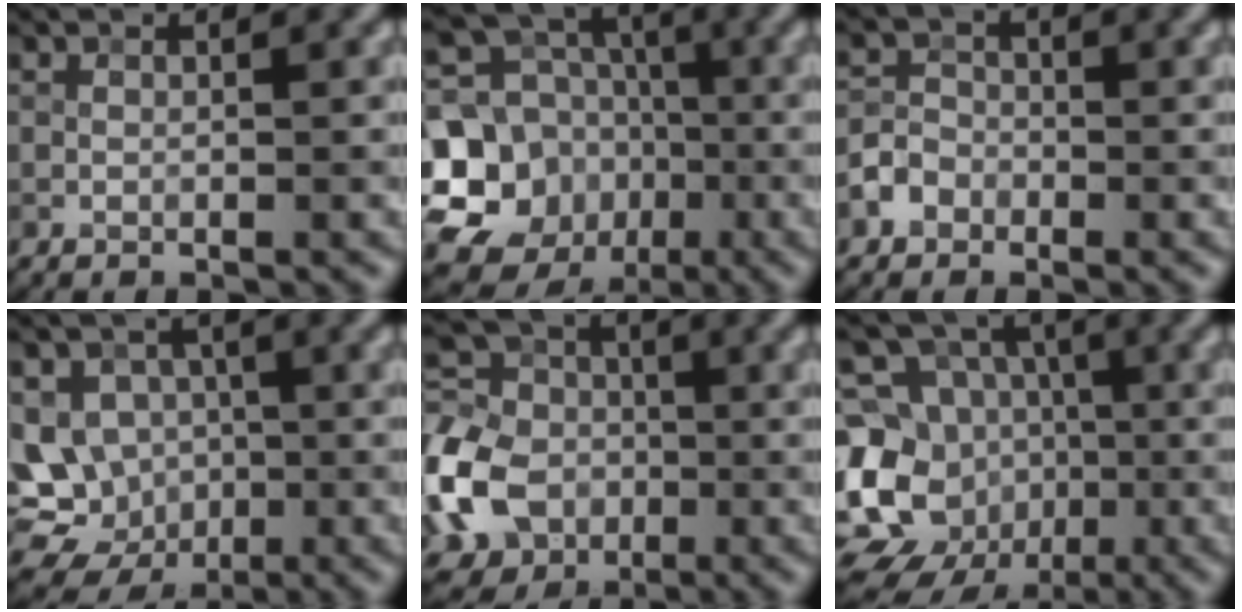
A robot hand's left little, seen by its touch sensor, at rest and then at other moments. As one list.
[{"total": 14.1, "force": [-3.3, 12.7, 5.2], "torque": [-0.125, -0.010, -0.064]}, {"total": 2.3, "force": [-1.2, 1.8, 0.7], "torque": [-0.008, 0.006, -0.028]}, {"total": 8.0, "force": [-1.3, 7.2, 3.3], "torque": [-0.021, 0.009, -0.044]}, {"total": 9.8, "force": [-3.4, 7.6, 5.1], "torque": [-0.128, 0.009, -0.082]}, {"total": 14.5, "force": [-5.9, 12.2, 5.1], "torque": [-0.128, -0.006, -0.099]}]